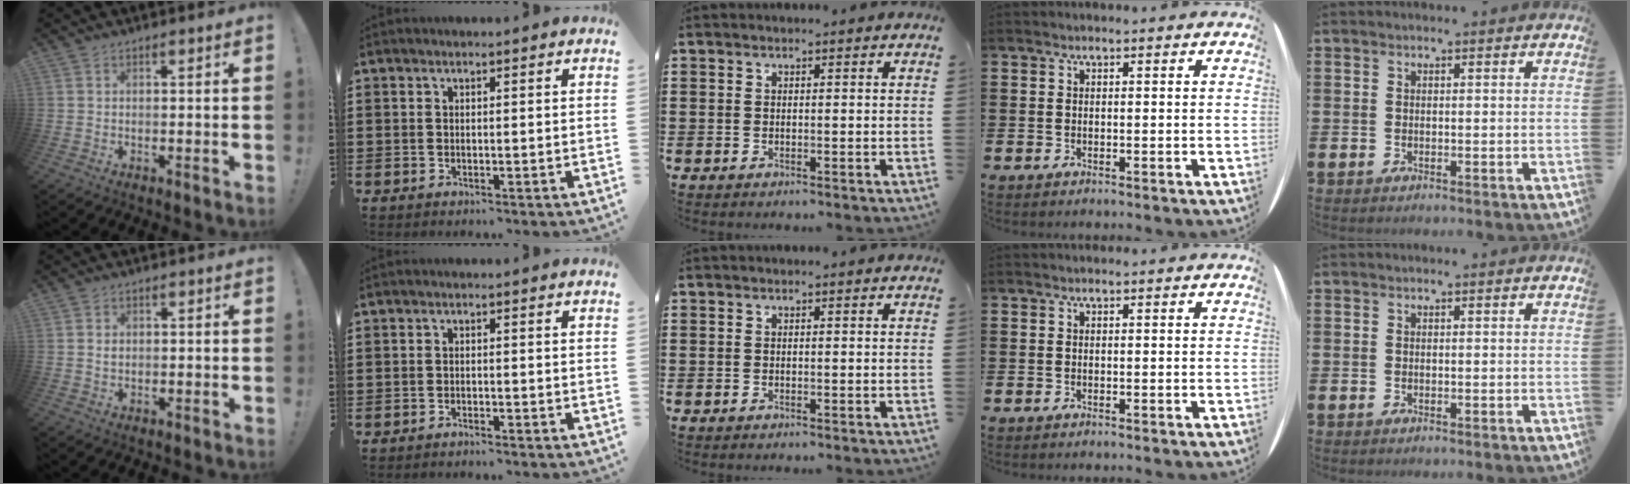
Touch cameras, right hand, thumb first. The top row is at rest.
{"thumb": {"total": 1.0, "force": [-0.1, 0.9, 0.5], "torque": [-0.006, 0.002, -0.002]}, "index": {"total": 1.0, "force": [-1.0, 0.1, 0.1], "torque": [-0.005, 0.001, -0.021]}}